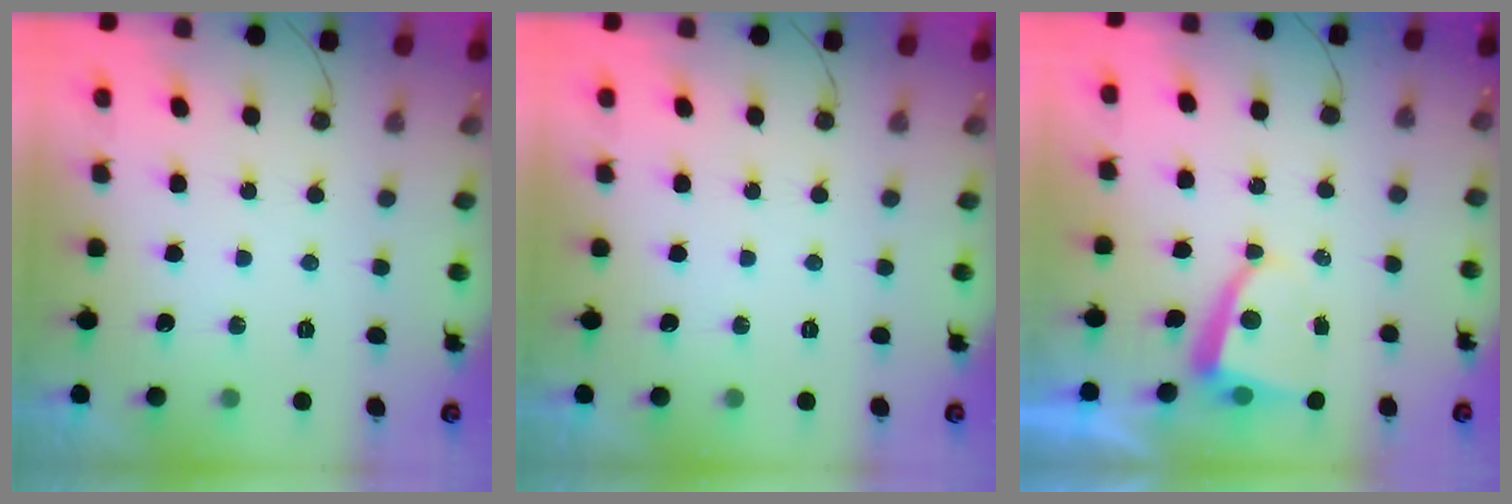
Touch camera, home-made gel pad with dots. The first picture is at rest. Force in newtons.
{"total": 0.0}
{"total": 4.6, "press": 4.6, "slide": 0.5}